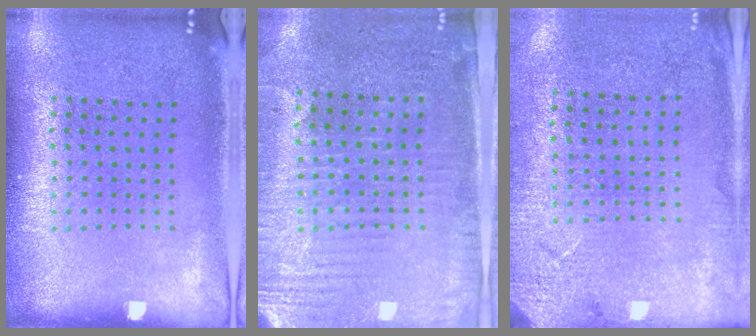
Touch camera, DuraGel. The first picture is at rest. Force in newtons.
{"total": 3.2, "press": 2.9, "slide": 1.3}
{"total": 2.6, "press": 2.5, "slide": 0.5}